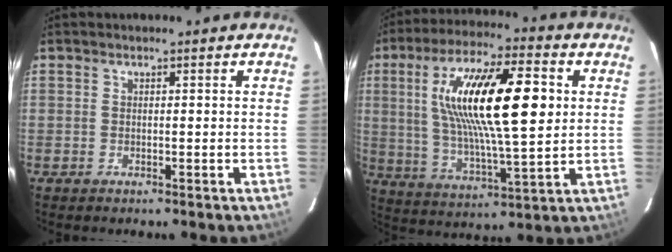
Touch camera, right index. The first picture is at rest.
{"total": 21.1, "force": [4.5, 5.6, 19.9], "torque": [-0.360, 0.016, 0.082]}